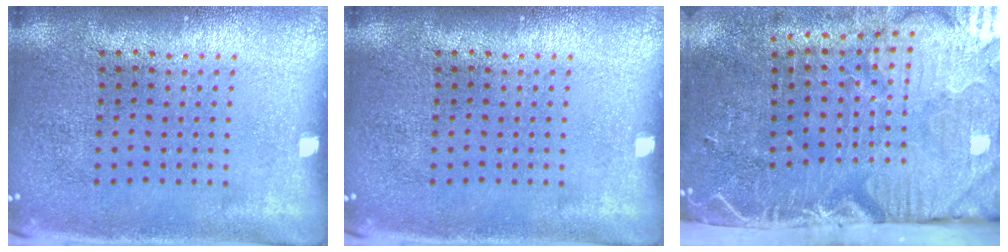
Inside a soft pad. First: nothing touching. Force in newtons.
{"total": 0.0}
{"total": 5.4, "press": 4.5, "slide": 3.1}